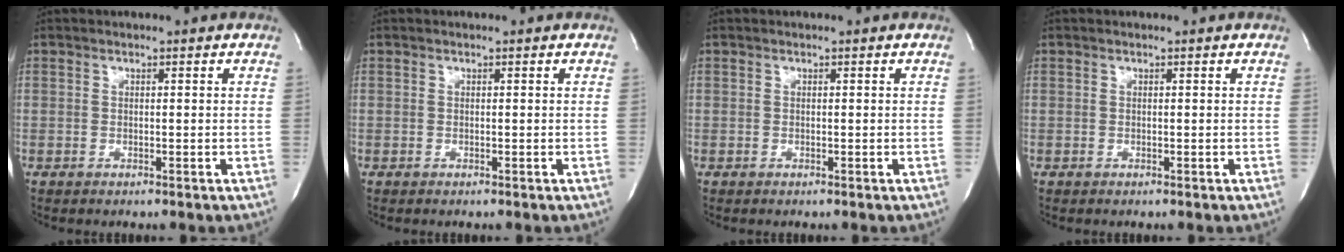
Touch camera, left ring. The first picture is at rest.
{"total": 0.0}
{"total": 0.0}
{"total": 0.0}